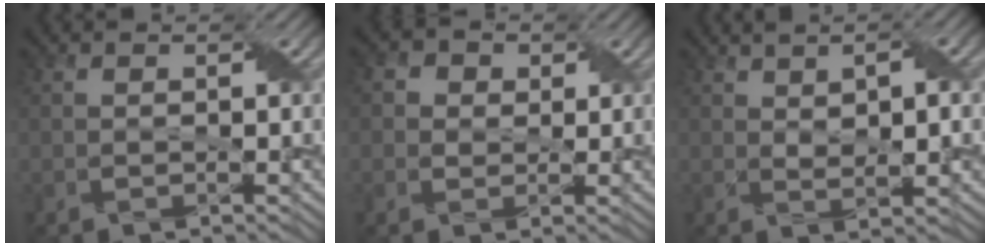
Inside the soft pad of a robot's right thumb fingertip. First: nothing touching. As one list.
[{"total": 3.0, "force": [0.7, 2.7, 1.0], "torque": [-0.027, 0.002, -0.004]}, {"total": 5.8, "force": [1.8, 2.3, 5.0], "torque": [-0.082, 0.007, 0.029]}]